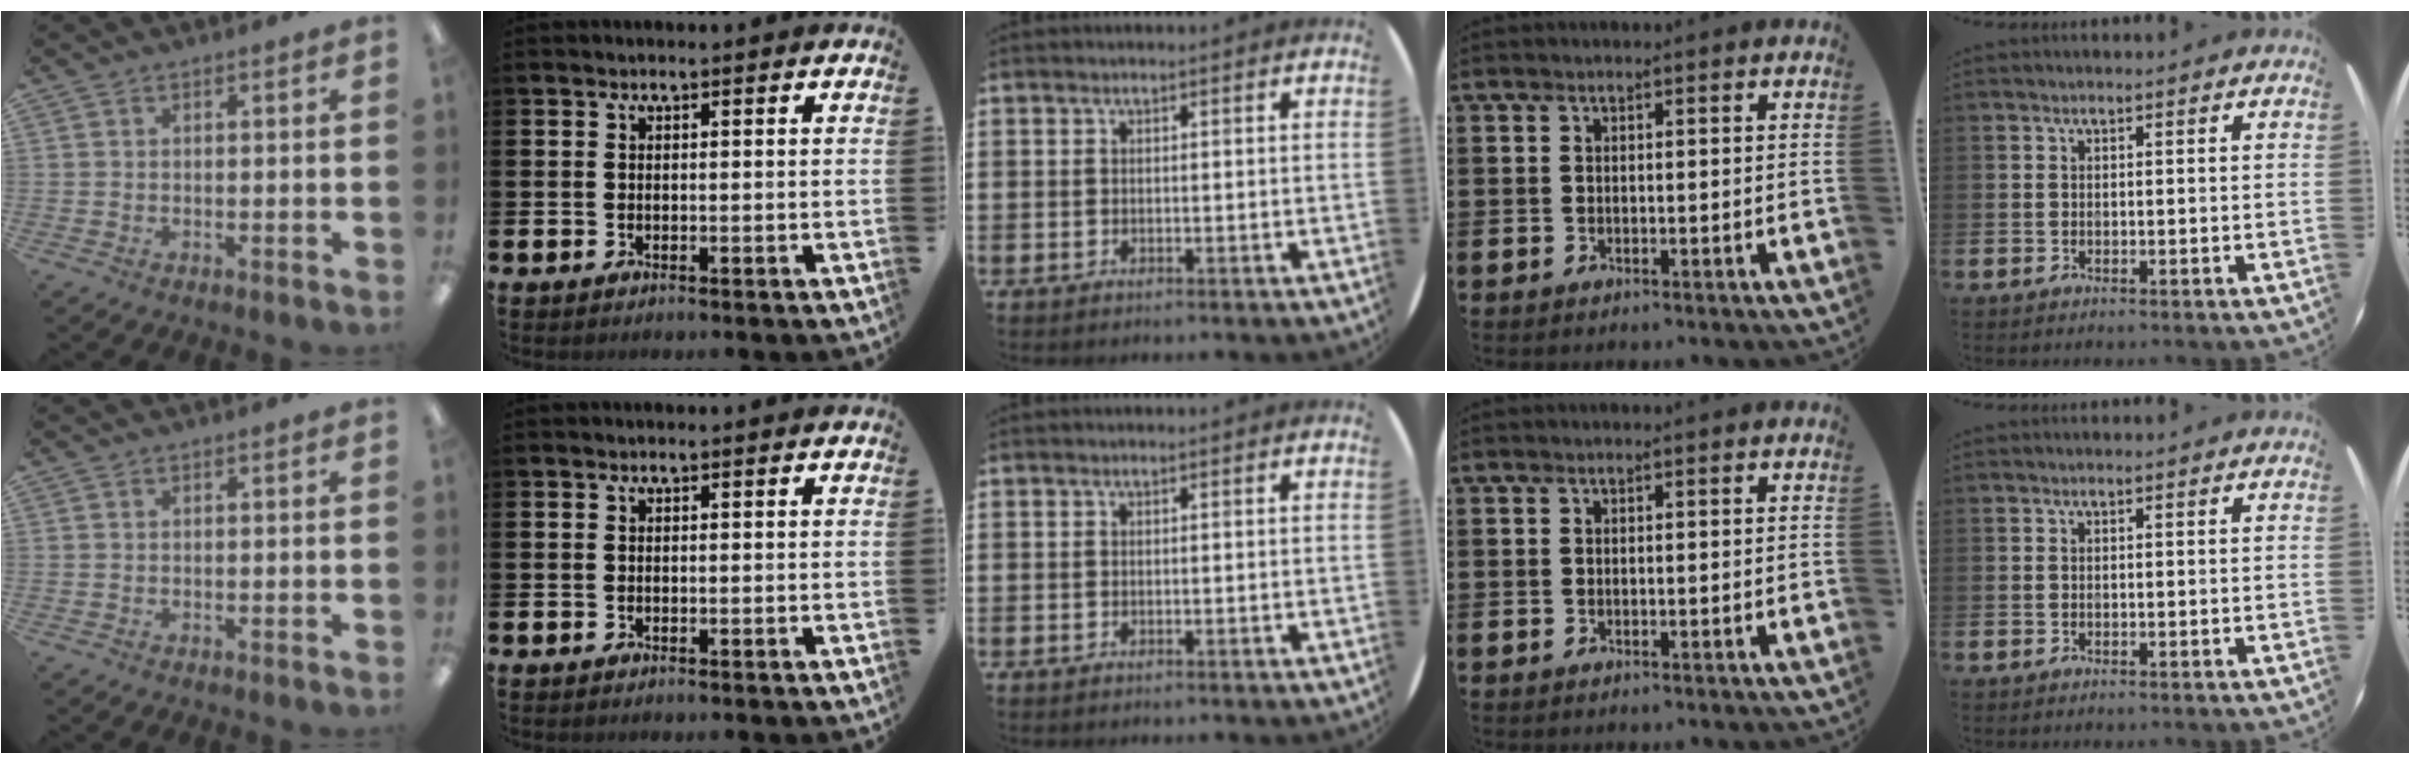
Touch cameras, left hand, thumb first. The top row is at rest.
{}